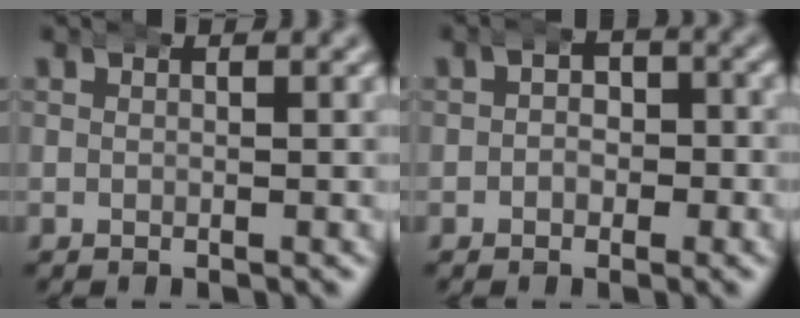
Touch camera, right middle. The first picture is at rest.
{"total": 2.2, "force": [-0.4, 1.9, 1.1], "torque": [0.002, 0.002, -0.017]}